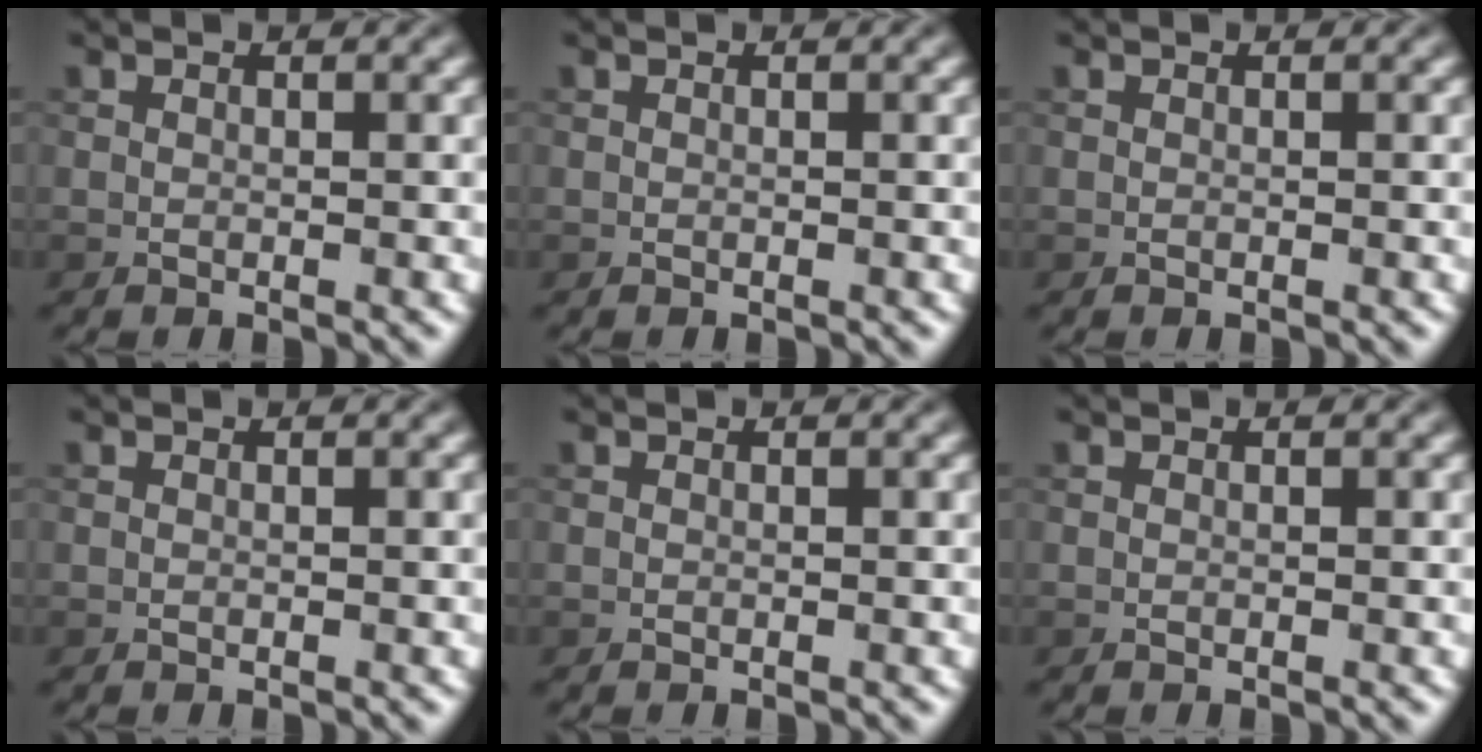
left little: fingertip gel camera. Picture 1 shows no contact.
{"total": 0.0}
{"total": 0.0}
{"total": 0.0}
{"total": 0.0}
{"total": 0.0}